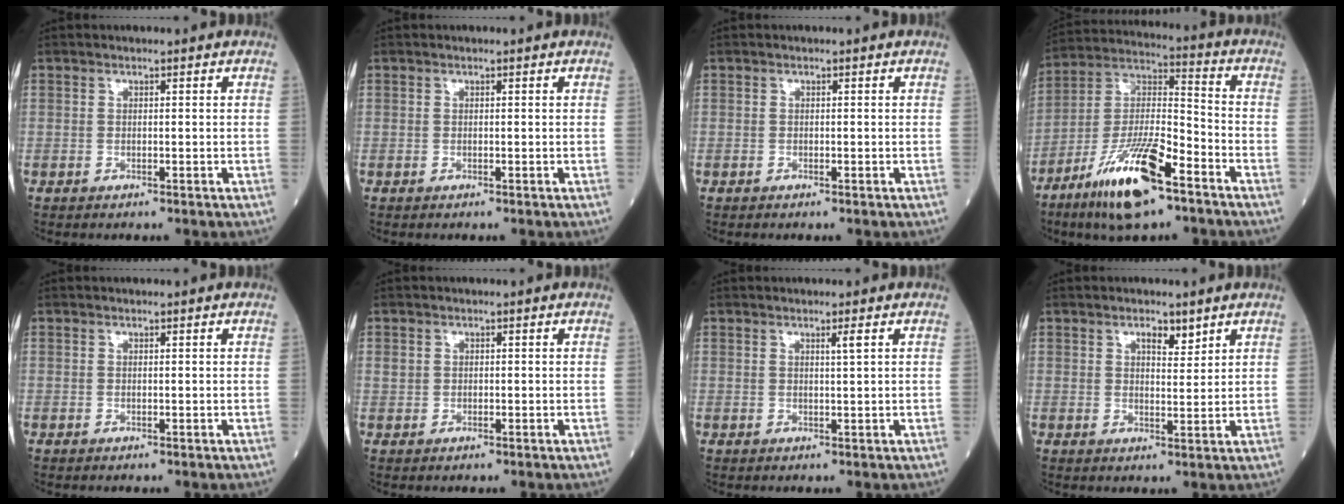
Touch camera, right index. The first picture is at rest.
{"total": 0.0}
{"total": 0.0}
{"total": 16.0, "force": [-9.5, 3.3, 12.4], "torque": [-0.245, -0.016, -0.175]}
{"total": 0.0}
{"total": 1.2, "force": [0.0, 1.0, 0.7], "torque": [-0.022, 0.007, 0.003]}
{"total": 1.2, "force": [0.6, -0.4, 1.0], "torque": [-0.021, -0.005, 0.011]}
{"total": 3.0, "force": [2.1, 1.1, 1.9], "torque": [-0.029, -0.002, 0.034]}